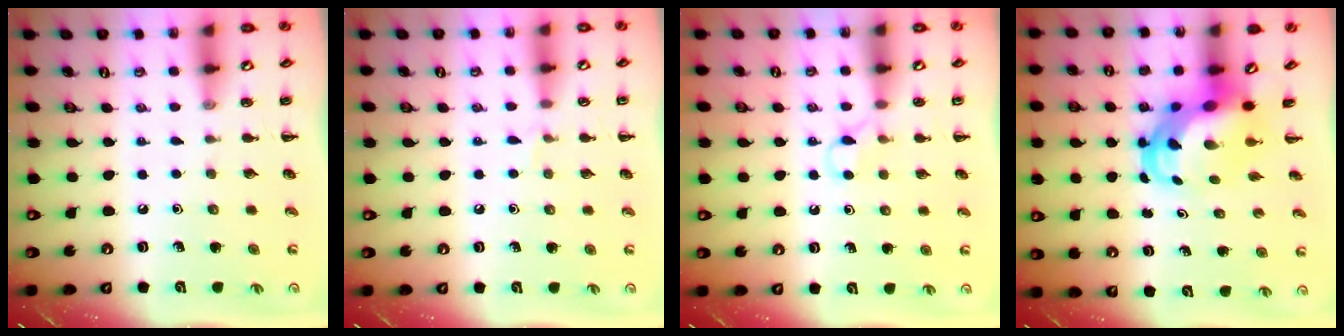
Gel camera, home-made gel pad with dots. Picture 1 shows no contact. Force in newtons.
{"total": 4.0, "press": 3.7, "slide": 1.4}
{"total": 4.9, "press": 4.7, "slide": 1.5}
{"total": 6.0, "press": 5.8, "slide": 1.6}